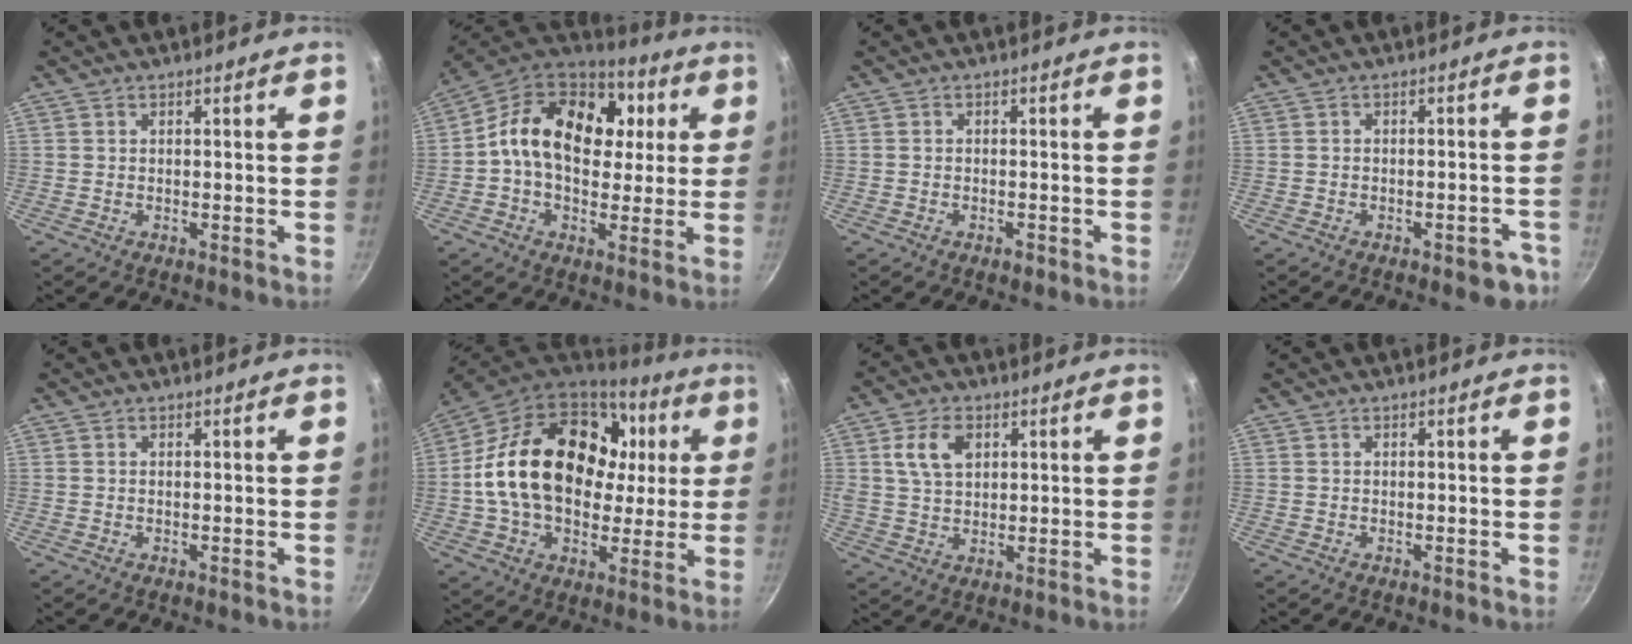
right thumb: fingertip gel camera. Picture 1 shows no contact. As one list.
[{"total": 20.5, "force": [3.7, 14.4, 14.1], "torque": [-0.202, 0.017, 0.041]}, {"total": 1.3, "force": [-0.9, 0.6, 0.7], "torque": [-0.016, 0.008, -0.014]}, {"total": 5.3, "force": [-3.0, 2.5, 3.6], "torque": [-0.018, 0.033, -0.022]}, {"total": 0.0}, {"total": 28.2, "force": [4.3, 19.4, 20.0], "torque": [-0.326, 0.030, 0.073]}, {"total": 7.4, "force": [2.6, 4.9, 5.0], "torque": [-0.081, -0.002, 0.046]}, {"total": 0.0}]